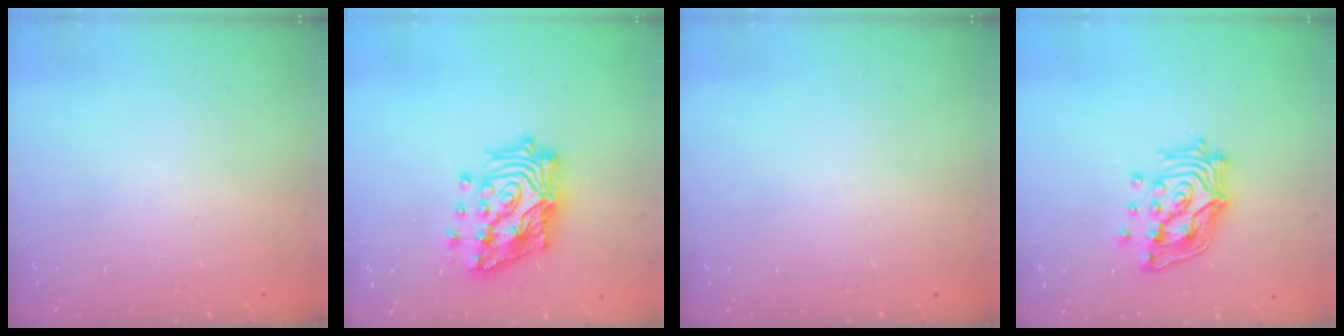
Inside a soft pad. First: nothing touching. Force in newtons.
{"total": 20.1, "press": 19.9, "slide": 3.0}
{"total": 0.0}
{"total": 14.1, "press": 14.0, "slide": 1.7}